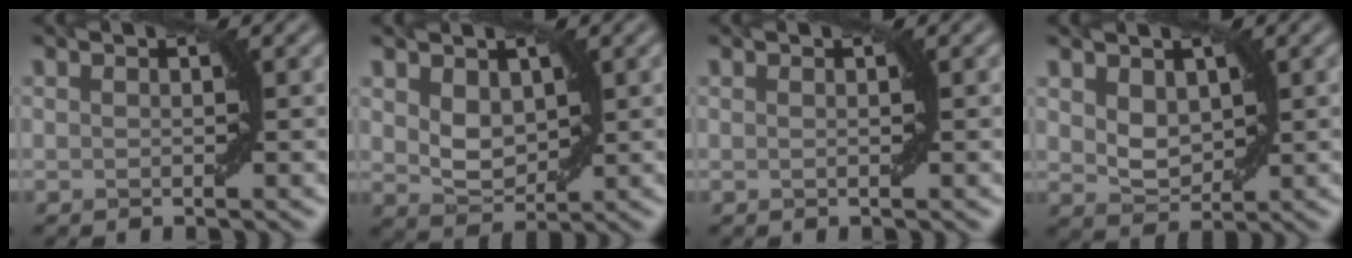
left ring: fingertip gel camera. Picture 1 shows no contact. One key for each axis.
{"total": 2.7, "fx": 0.9, "fy": 1.8, "fz": 1.7, "tx": -0.038, "ty": -0.006, "tz": 0.022}
{"total": 0.0}
{"total": 2.3, "fx": 0.9, "fy": 1.6, "fz": 1.4, "tx": -0.031, "ty": -0.005, "tz": 0.020}